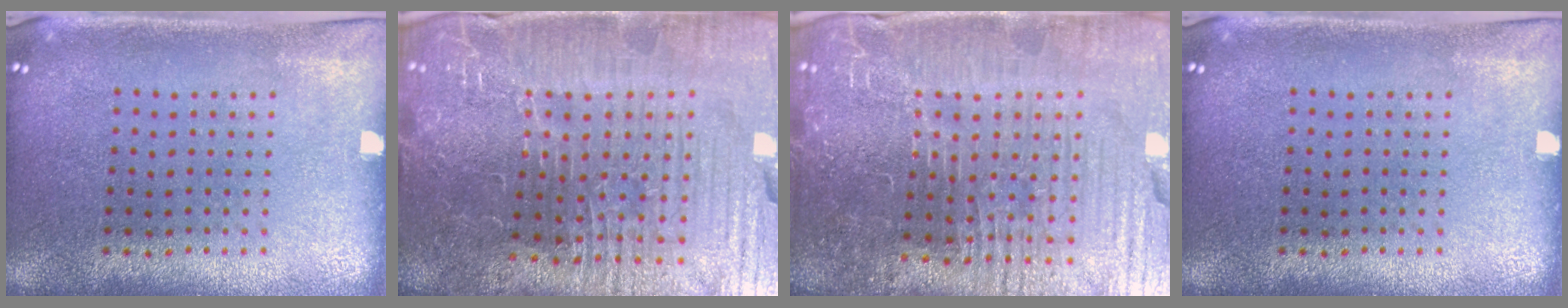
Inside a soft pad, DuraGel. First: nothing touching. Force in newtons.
{"total": 6.2, "press": 5.8, "slide": 2.3}
{"total": 7.0, "press": 6.3, "slide": 3.2}
{"total": 0.0}